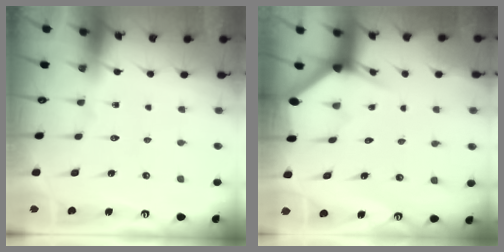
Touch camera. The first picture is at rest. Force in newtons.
{"total": 3.0, "press": 3.0, "slide": 0.1}